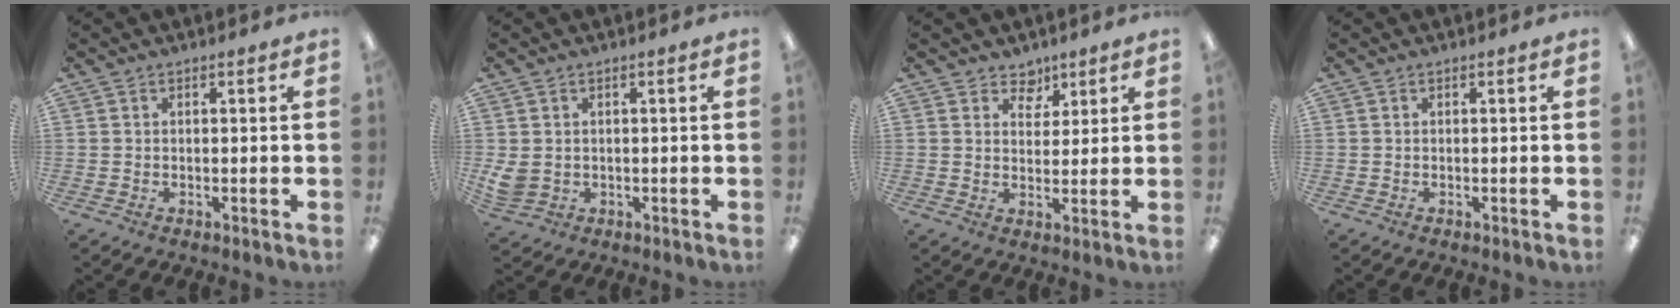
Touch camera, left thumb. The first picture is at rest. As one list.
[{"total": 3.5, "force": [0.3, 3.0, 1.8], "torque": [-0.041, -0.001, 0.008]}, {"total": 4.9, "force": [3.8, 3.1, 0.8], "torque": [-0.001, -0.026, 0.066]}, {"total": 0.0}]